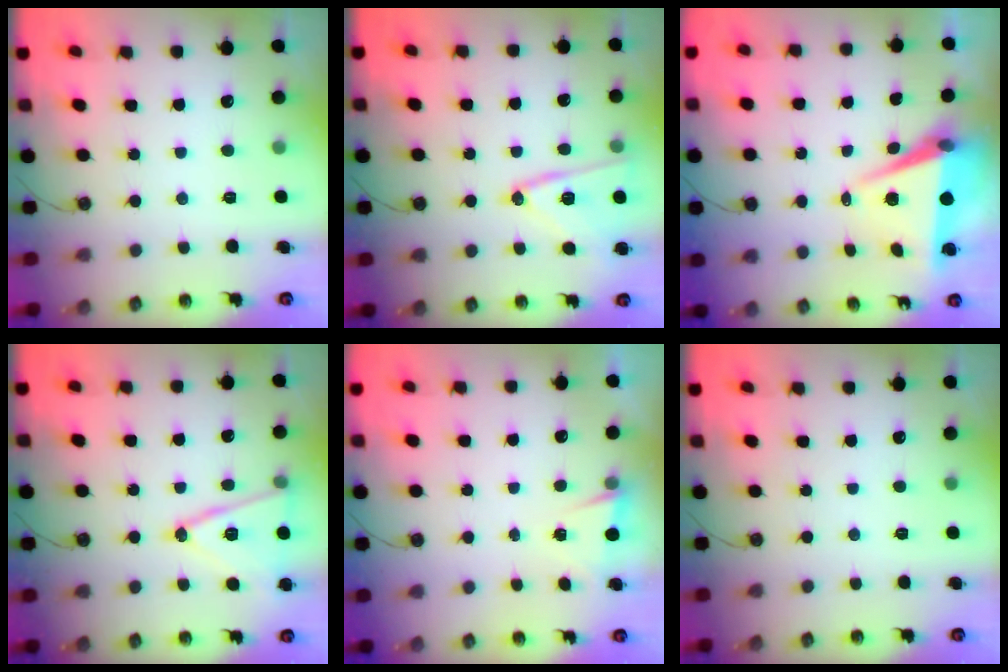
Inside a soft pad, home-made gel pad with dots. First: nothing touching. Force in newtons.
{"total": 14.3, "press": 14.0, "slide": 2.9}
{"total": 7.4, "press": 6.0, "slide": 4.3}
{"total": 14.8, "press": 14.4, "slide": 3.4}
{"total": 1.3, "press": 0.7, "slide": 1.1}
{"total": 0.0}